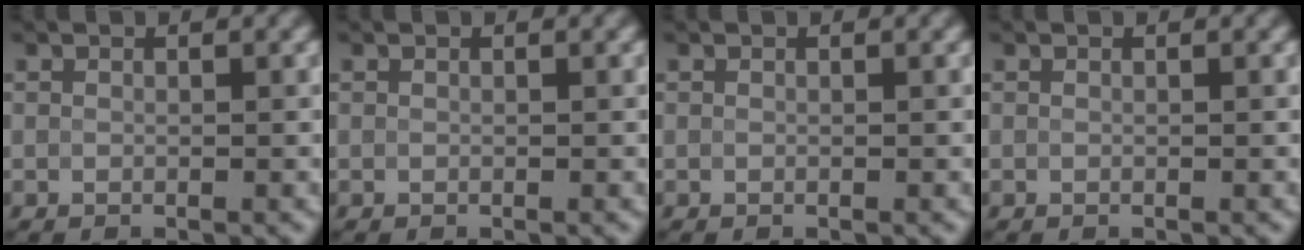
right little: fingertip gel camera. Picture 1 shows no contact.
{"total": 0.0}
{"total": 0.0}
{"total": 0.0}